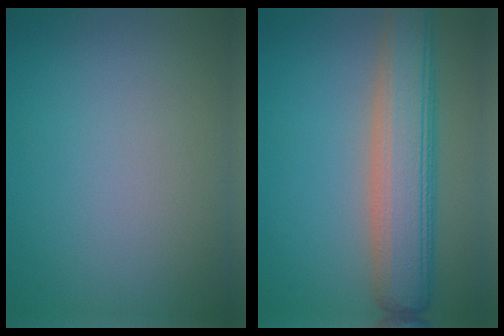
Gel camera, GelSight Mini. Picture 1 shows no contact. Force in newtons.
{"total": 7.4, "press": 7.3, "slide": 0.5}